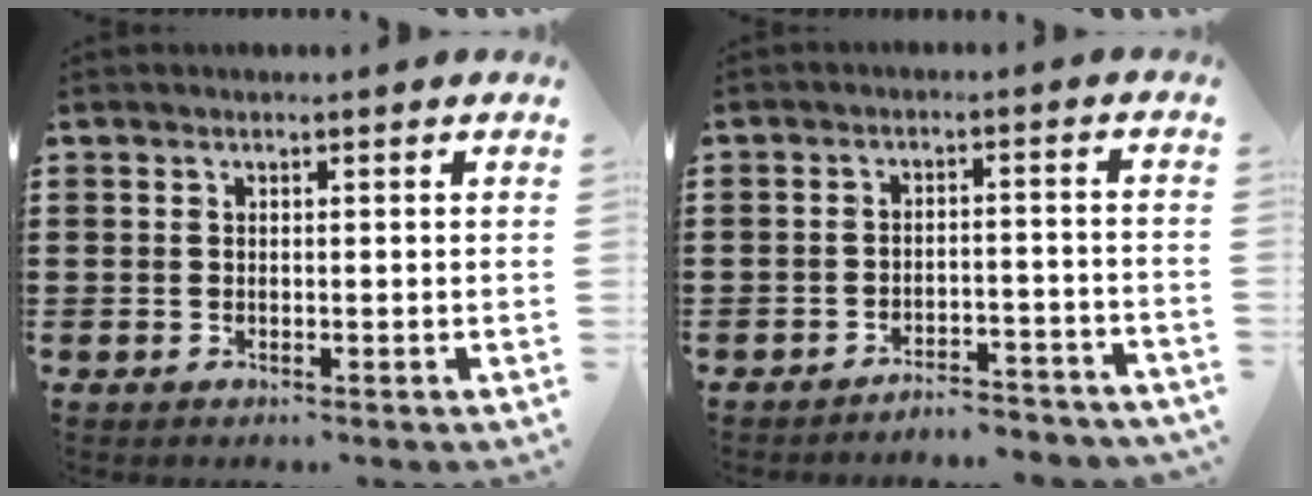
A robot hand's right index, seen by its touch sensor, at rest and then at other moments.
{"total": 3.7, "force": [-3.7, 0.1, 0.5], "torque": [-0.013, 0.003, -0.077]}